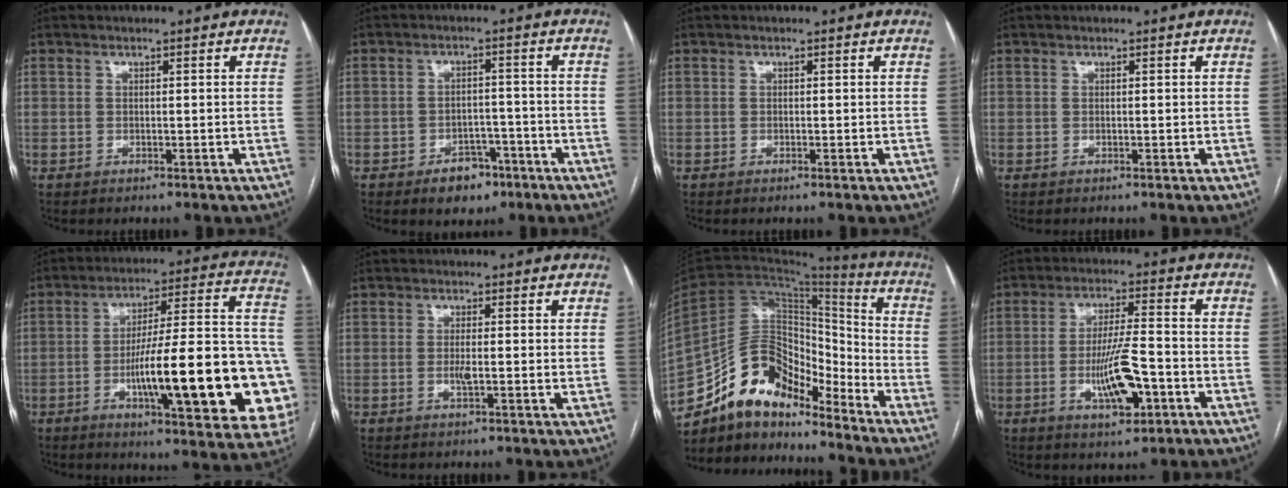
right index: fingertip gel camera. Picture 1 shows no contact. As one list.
[{"total": 5.7, "force": [-3.6, 3.5, 2.7], "torque": [-0.032, 0.009, -0.047]}, {"total": 0.0}, {"total": 0.0}, {"total": 27.2, "force": [-6.7, 4.1, 26.0], "torque": [-0.289, 0.011, -0.090]}, {"total": 2.4, "force": [-0.1, 0.5, 2.4], "torque": [-0.046, -0.003, -0.002]}, {"total": 15.2, "force": [-12.4, 6.2, 6.3], "torque": [-0.108, 0.055, -0.222]}, {"total": 9.5, "force": [-3.2, 2.0, 8.7], "torque": [-0.161, -0.002, -0.051]}]